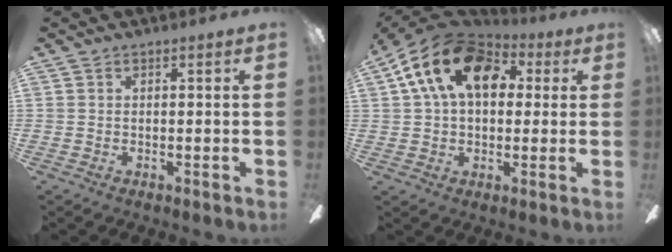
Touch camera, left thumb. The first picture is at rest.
{"total": 16.8, "force": [6.2, 10.6, 11.5], "torque": [-0.229, -0.003, 0.110]}